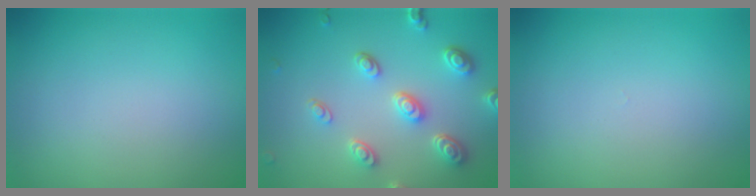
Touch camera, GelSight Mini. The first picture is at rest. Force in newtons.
{"total": 4.5, "press": 3.6, "slide": 2.7}
{"total": 0.0}